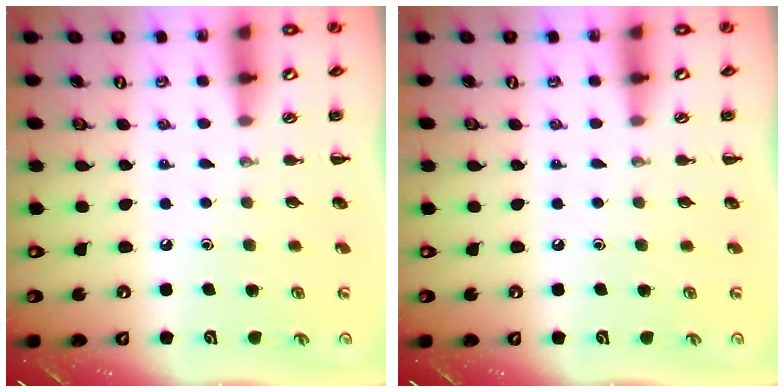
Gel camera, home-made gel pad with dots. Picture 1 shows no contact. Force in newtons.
{"total": 0.0}